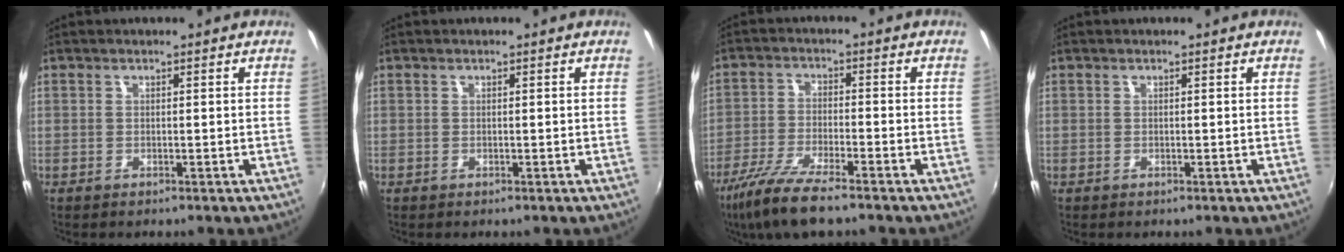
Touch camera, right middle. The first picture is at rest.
{"total": 0.0}
{"total": 10.2, "force": [-7.7, 1.4, 6.5], "torque": [-0.147, -0.028, -0.147]}
{"total": 0.0}